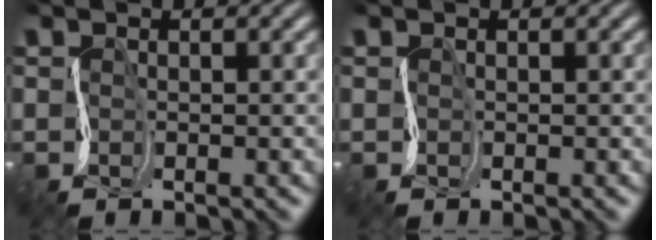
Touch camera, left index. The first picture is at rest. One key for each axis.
{"total": 0.0}